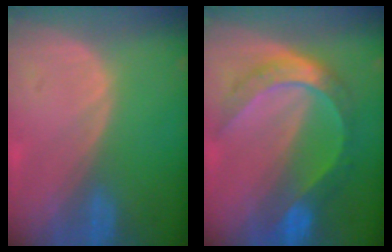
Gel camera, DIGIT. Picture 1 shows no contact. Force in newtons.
{"total": 8.4, "press": 8.4, "slide": 0.8}